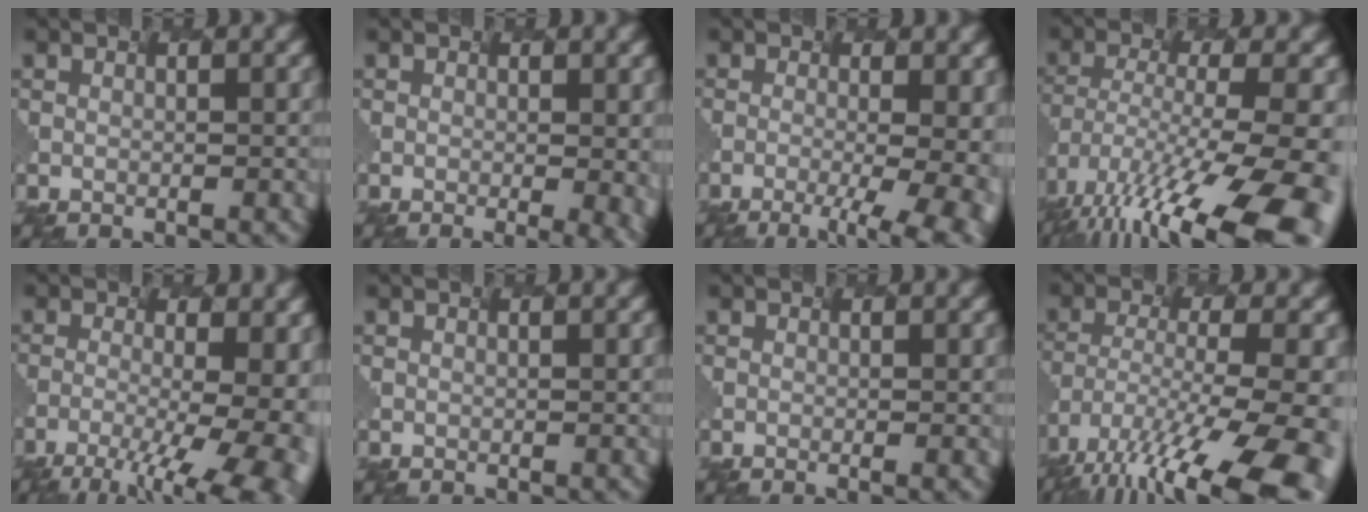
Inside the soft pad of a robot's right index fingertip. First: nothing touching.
{"total": 5.1, "force": [-1.0, 1.7, 4.6], "torque": [-0.019, -0.005, 0.011]}
{"total": 7.8, "force": [-2.9, 2.8, 6.7], "torque": [-0.075, -0.006, -0.009]}
{"total": 14.9, "force": [-9.3, 3.8, 11.1], "torque": [-0.241, -0.025, -0.109]}
{"total": 11.0, "force": [-4.3, 4.2, 9.3], "torque": [-0.134, -0.015, -0.024]}
{"total": 0.0}
{"total": 0.6, "force": [-0.3, -0.2, 0.5], "torque": [-0.015, 0.001, 0.005]}
{"total": 14.3, "force": [-10.2, 3.1, 9.6], "torque": [-0.207, -0.042, -0.122]}